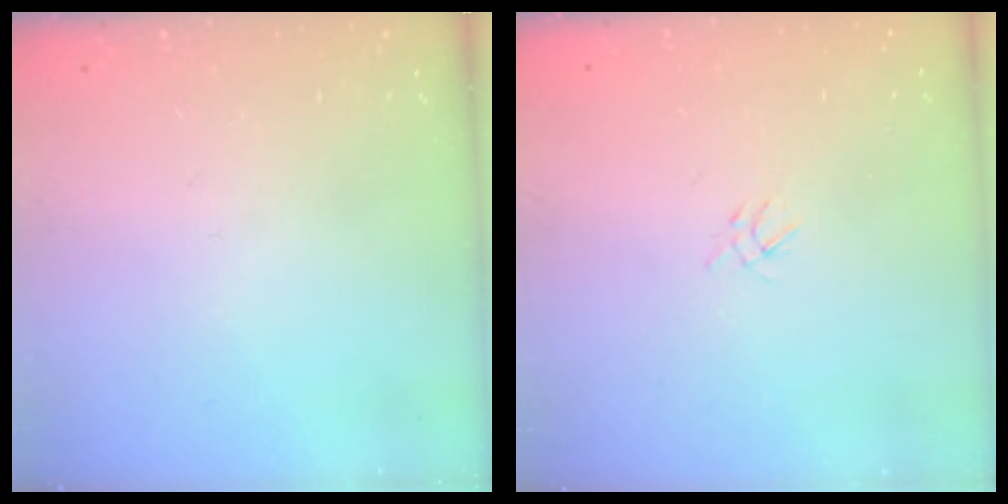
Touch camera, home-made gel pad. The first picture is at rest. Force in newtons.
{"total": 2.2, "press": 2.2, "slide": 0.5}